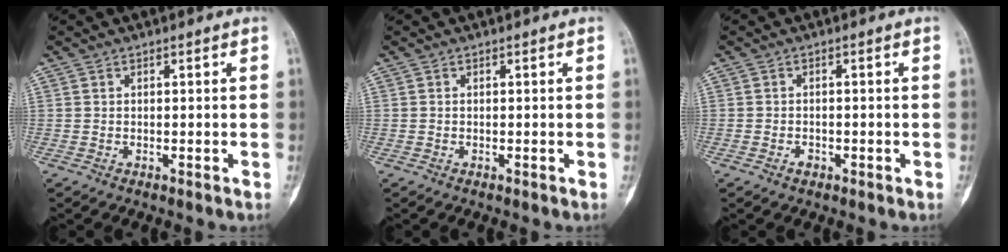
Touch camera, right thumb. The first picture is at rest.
{"total": 0.0}
{"total": 1.3, "force": [-0.7, 0.9, 0.7], "torque": [-0.011, 0.006, -0.011]}